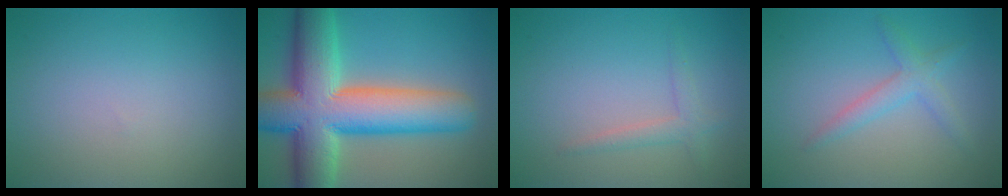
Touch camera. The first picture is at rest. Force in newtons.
{"total": 14.0, "press": 14.0, "slide": 0.8}
{"total": 1.6, "press": 1.5, "slide": 0.1}
{"total": 2.3, "press": 2.3, "slide": 0.1}